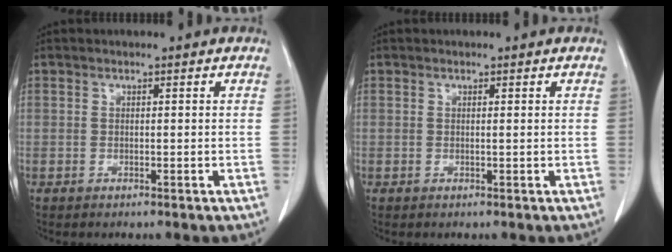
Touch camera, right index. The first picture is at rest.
{"total": 0.0}